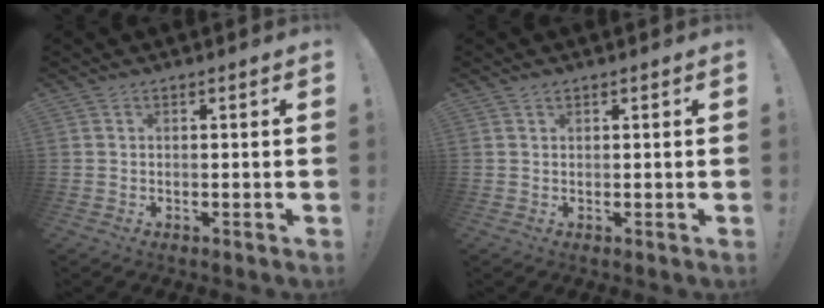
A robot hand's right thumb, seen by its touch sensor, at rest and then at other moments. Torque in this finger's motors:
{"motor_torque": [-0.19, 0.14, 0.08, -0.12, 0.00]}